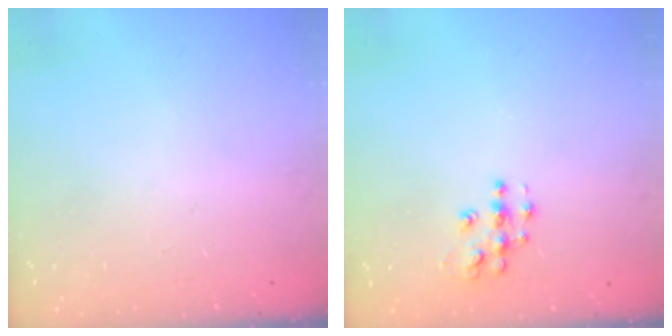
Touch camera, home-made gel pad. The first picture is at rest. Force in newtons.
{"total": 7.1, "press": 7.1, "slide": 0.3}